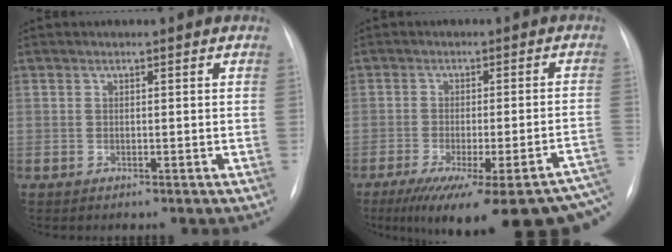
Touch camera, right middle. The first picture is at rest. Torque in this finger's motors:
{"motor_torque": [1.07, -1.06, 0.52, 0.10]}